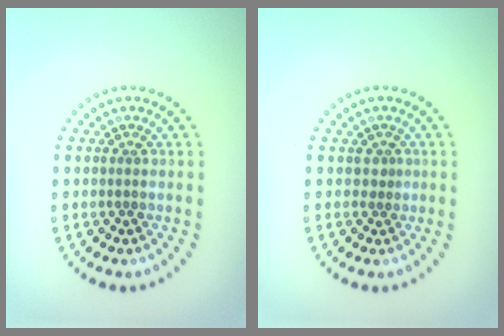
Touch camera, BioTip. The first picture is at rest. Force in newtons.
{"total": 0.7, "press": 0.4, "slide": 0.6}